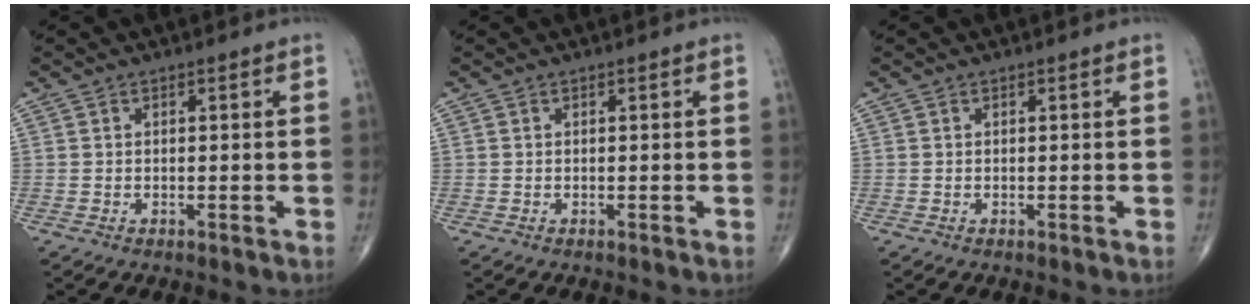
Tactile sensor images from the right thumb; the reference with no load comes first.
{"total": 0.0}
{"total": 0.0}